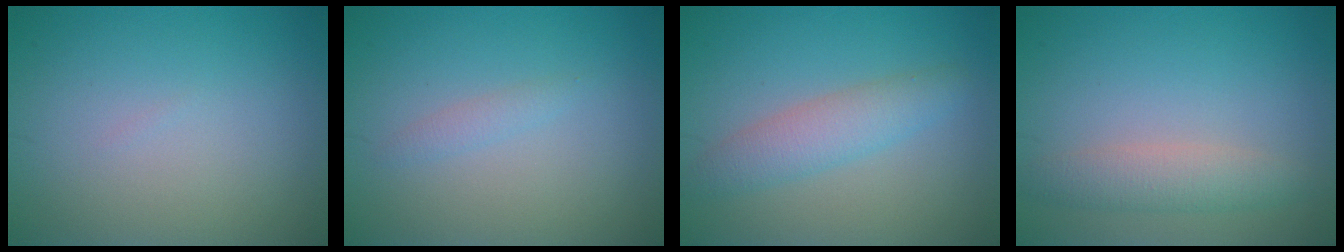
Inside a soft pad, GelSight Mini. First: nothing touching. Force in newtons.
{"total": 0.9, "press": 0.9, "slide": 0.1}
{"total": 3.2, "press": 3.2, "slide": 0.3}
{"total": 2.8, "press": 2.8, "slide": 0.0}